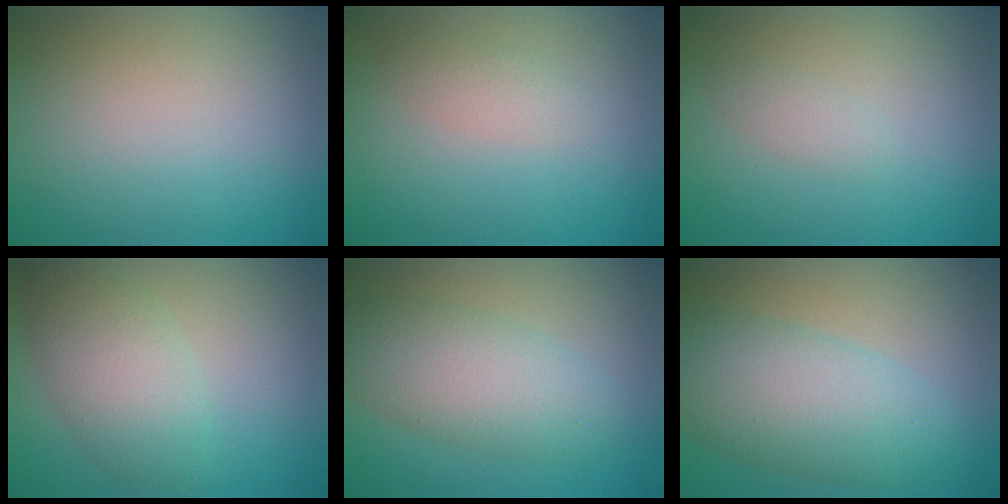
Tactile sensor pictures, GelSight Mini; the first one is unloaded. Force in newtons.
{"total": 1.3, "press": 1.3, "slide": 0.0}
{"total": 1.0, "press": 1.0, "slide": 0.0}
{"total": 5.1, "press": 5.1, "slide": 0.2}
{"total": 5.5, "press": 5.5, "slide": 0.4}
{"total": 7.5, "press": 7.5, "slide": 0.2}